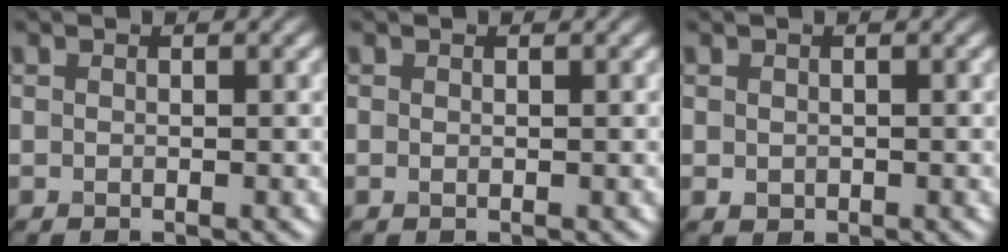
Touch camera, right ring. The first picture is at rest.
{"total": 0.0}
{"total": 0.7, "force": [0.2, 0.6, 0.3], "torque": [-0.003, -0.003, 0.005]}